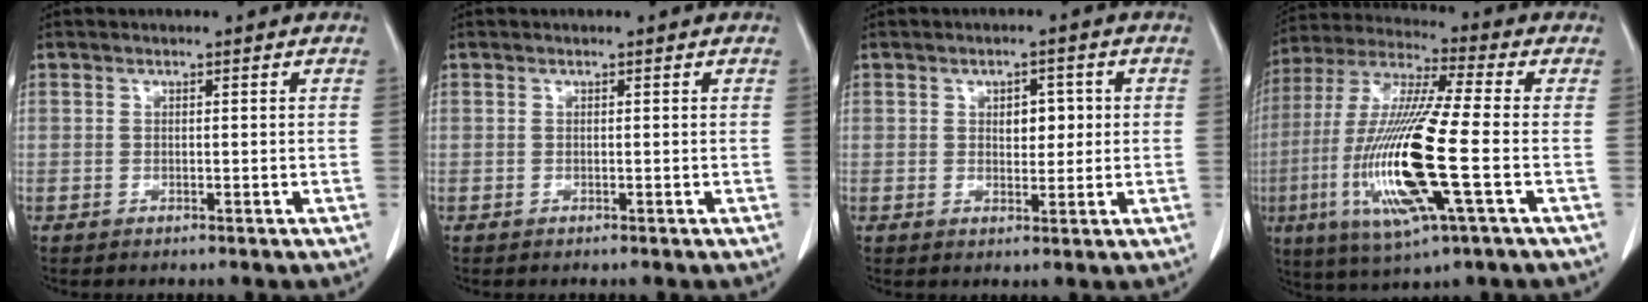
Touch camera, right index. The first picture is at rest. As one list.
[{"total": 0.0}, {"total": 3.8, "force": [0.7, 2.1, 3.0], "torque": [-0.038, 0.004, 0.013]}, {"total": 18.8, "force": [-4.1, 1.3, 18.3], "torque": [-0.389, -0.017, -0.077]}]